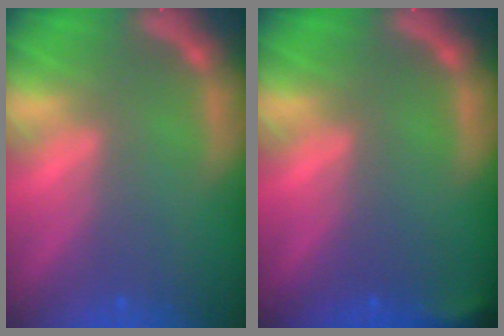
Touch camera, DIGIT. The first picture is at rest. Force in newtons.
{"total": 1.9}